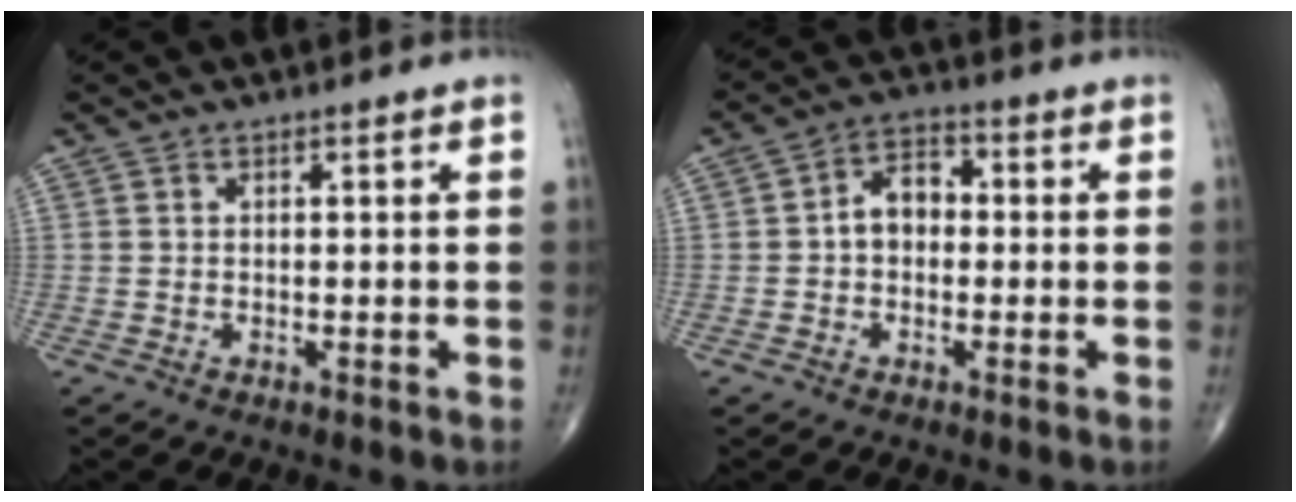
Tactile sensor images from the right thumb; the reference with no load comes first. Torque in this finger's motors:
{"motor_torque": [0.87, 0.92, 0.59, 0.00, 0.00]}